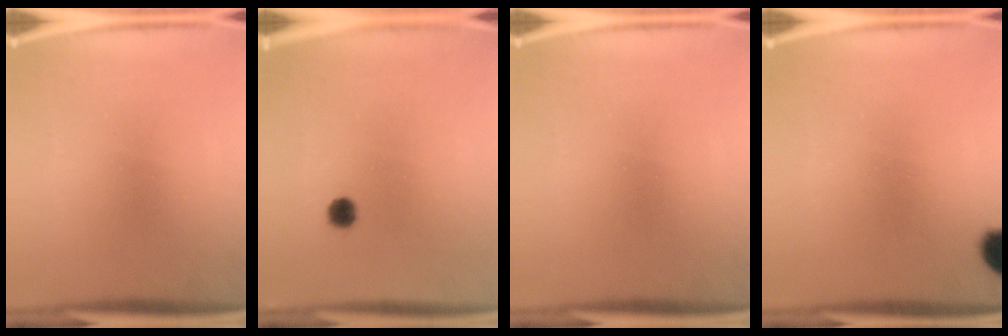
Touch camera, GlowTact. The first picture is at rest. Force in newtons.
{"total": 1.9}
{"total": 0.0}
{"total": 7.9}